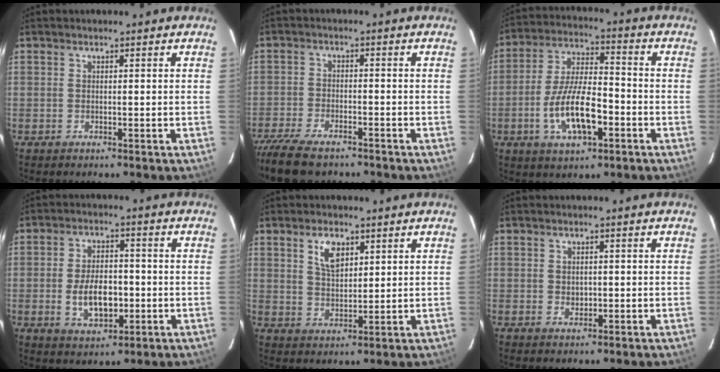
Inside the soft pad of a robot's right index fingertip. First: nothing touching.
{"total": 11.2, "force": [-9.2, 3.7, 5.1], "torque": [-0.129, -0.034, -0.167]}
{"total": 12.9, "force": [-4.5, 4.9, 11.1], "torque": [-0.222, 0.001, -0.075]}
{"total": 9.1, "force": [-1.8, 5.0, 7.3], "torque": [-0.140, 0.004, -0.019]}
{"total": 5.8, "force": [2.9, 3.0, 4.1], "torque": [-0.073, 0.006, 0.057]}
{"total": 1.7, "force": [-0.1, 1.5, 0.9], "torque": [-0.011, 0.003, 0.001]}